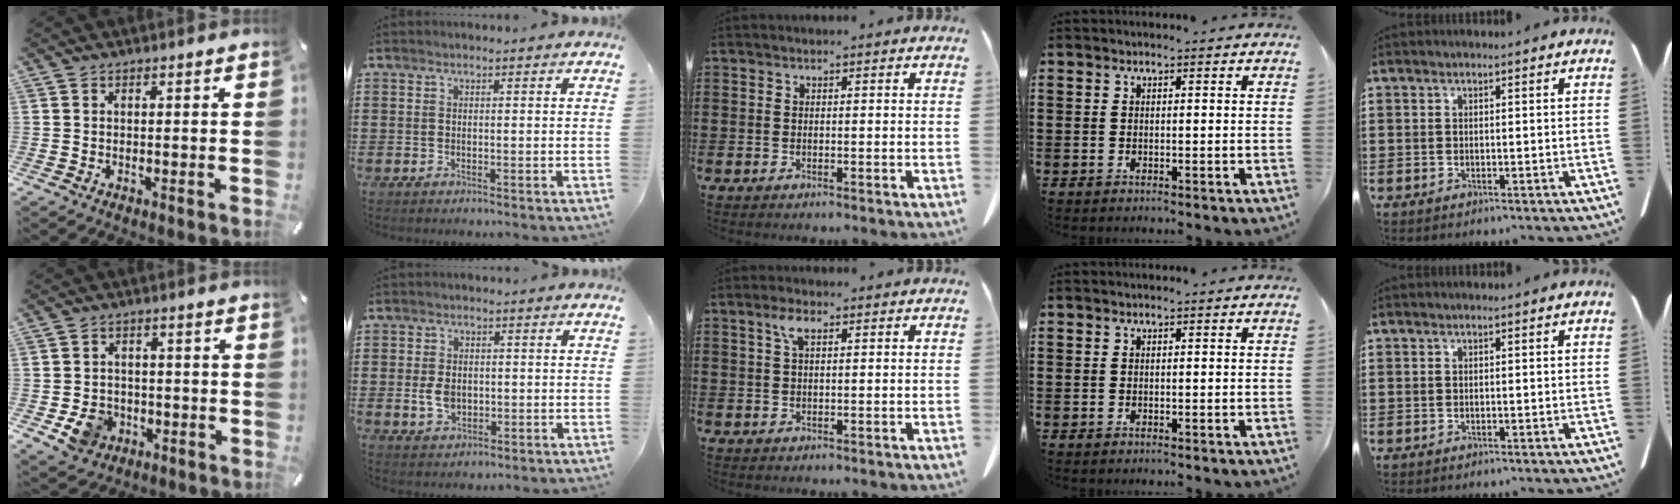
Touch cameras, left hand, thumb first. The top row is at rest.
{"thumb": {"total": 7.4, "force": [-2.3, 6.4, 2.8], "torque": [-0.066, 0.013, -0.040]}, "index": {"total": 3.9, "force": [-0.3, 2.7, 2.8], "torque": [-0.064, 0.004, -0.006]}, "middle": {"total": 3.2, "force": [1.4, 1.0, 2.6], "torque": [-0.059, 0.005, 0.025]}}